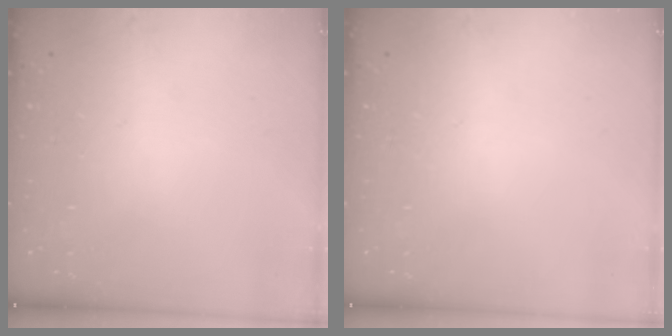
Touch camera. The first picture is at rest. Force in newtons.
{"total": 0.0}